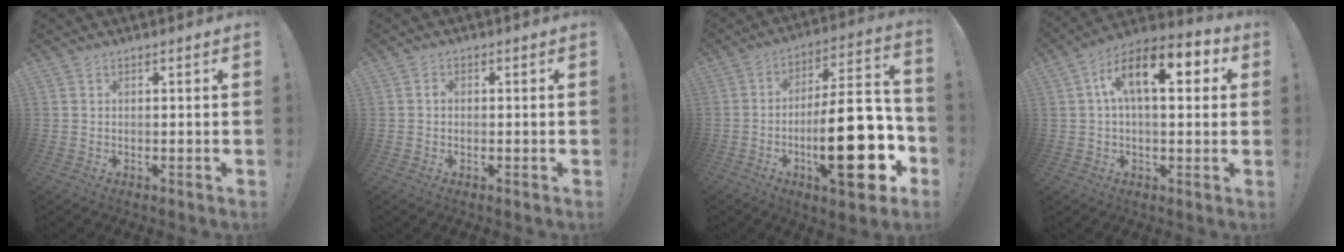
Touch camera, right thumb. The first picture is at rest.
{"total": 0.9, "force": [-0.3, 0.6, 0.6], "torque": [-0.013, 0.005, -0.005]}
{"total": 26.0, "force": [-6.5, 8.3, 23.8], "torque": [-0.370, 0.032, -0.098]}
{"total": 14.1, "force": [3.9, 6.2, 12.0], "torque": [-0.190, 0.001, 0.063]}